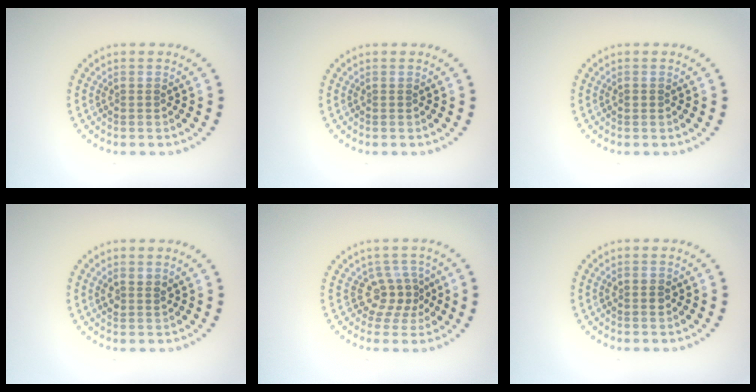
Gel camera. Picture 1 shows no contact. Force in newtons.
{"total": 0.0}
{"total": 0.8, "press": 0.8, "slide": 0.2}
{"total": 1.3, "press": 1.2, "slide": 0.6}
{"total": 2.8, "press": 2.1, "slide": 1.9}
{"total": 1.4, "press": 1.4, "slide": 0.2}